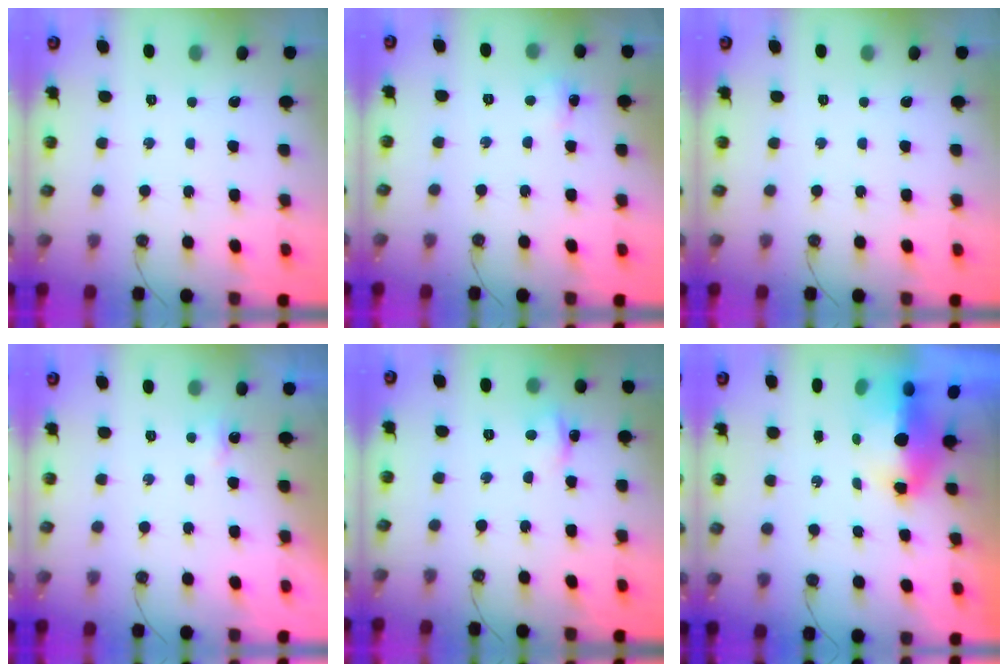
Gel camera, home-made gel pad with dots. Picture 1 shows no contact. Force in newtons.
{"total": 2.7, "press": 2.6, "slide": 0.7}
{"total": 0.0}
{"total": 2.7, "press": 2.6, "slide": 0.5}
{"total": 3.1, "press": 3.0, "slide": 0.5}
{"total": 11.2, "press": 9.4, "slide": 6.2}